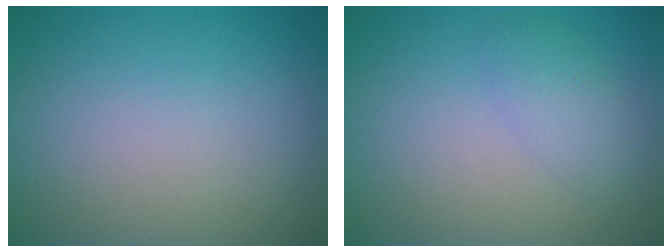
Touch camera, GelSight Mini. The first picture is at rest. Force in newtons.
{"total": 2.0, "press": 2.0, "slide": 0.2}